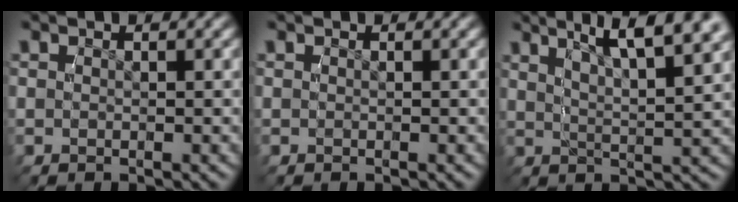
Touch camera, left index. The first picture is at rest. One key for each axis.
{"total": 0.0}
{"total": 7.1, "fx": 5.0, "fy": 1.3, "fz": 4.9, "tx": -0.060, "ty": 0.014, "tz": 0.074}